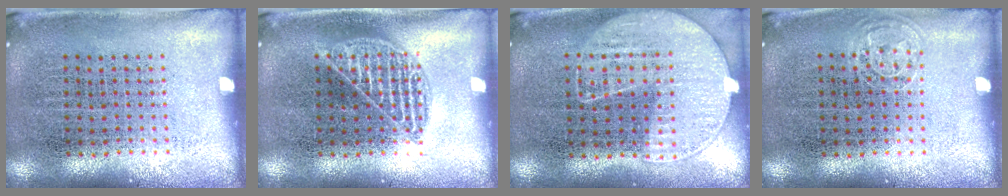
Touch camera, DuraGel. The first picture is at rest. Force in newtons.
{"total": 1.7, "press": 1.7, "slide": 0.1}
{"total": 1.2, "press": 1.0, "slide": 0.6}
{"total": 0.7, "press": 0.6, "slide": 0.3}